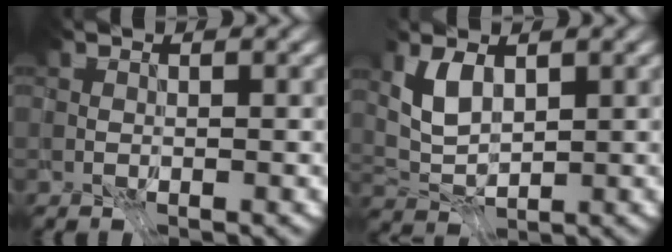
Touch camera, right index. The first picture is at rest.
{"total": 0.8, "force": [0.1, -0.6, 0.4], "torque": [-0.011, -0.006, 0.014]}